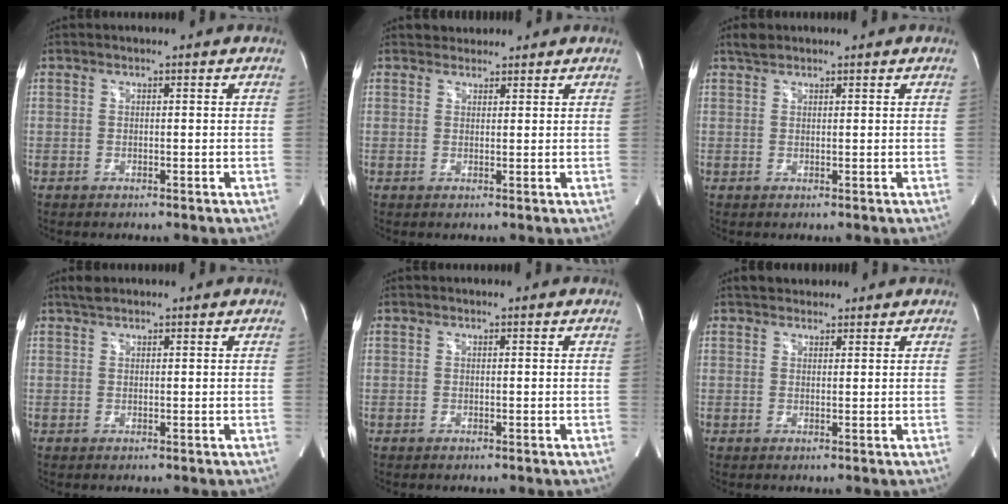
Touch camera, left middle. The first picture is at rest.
{"total": 2.2, "force": [2.0, 1.0, -0.1], "torque": [0.003, 0.015, 0.030]}
{"total": 1.6, "force": [1.4, 0.7, 0.5], "torque": [-0.014, 0.012, 0.027]}
{"total": 1.7, "force": [1.5, 0.5, 0.7], "torque": [-0.019, 0.015, 0.030]}
{"total": 0.0}
{"total": 3.9, "force": [3.3, 1.8, 1.1], "torque": [-0.010, 0.025, 0.051]}